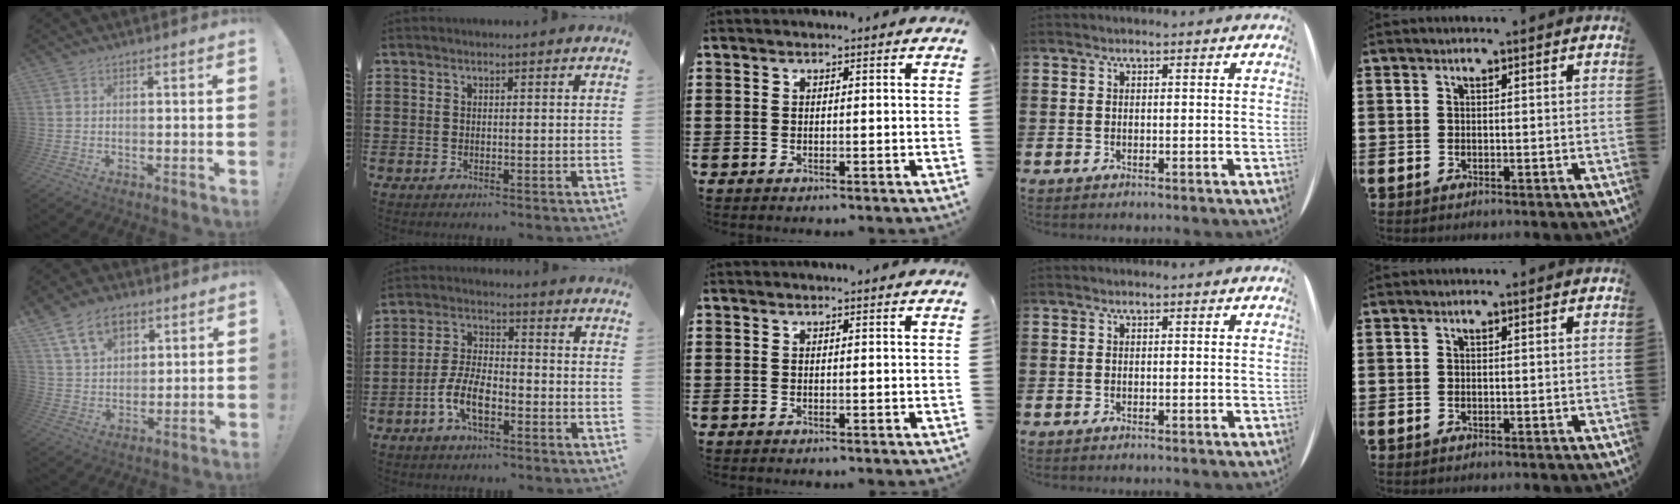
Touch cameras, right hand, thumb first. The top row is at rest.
{"thumb": {"total": 13.0, "force": [7.1, 8.6, 6.7], "torque": [-0.110, -0.024, 0.137]}, "index": {"total": 7.1, "force": [-3.2, 2.9, 5.6], "torque": [-0.134, -0.006, -0.066]}}